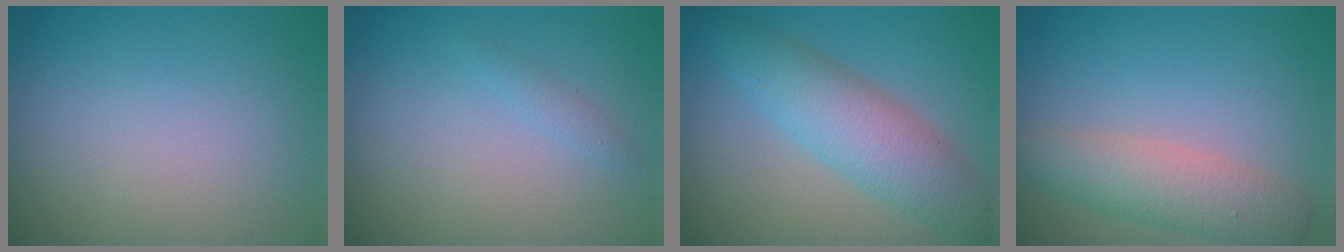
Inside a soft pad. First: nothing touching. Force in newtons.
{"total": 0.8, "press": 0.8, "slide": 0.1}
{"total": 5.6, "press": 5.6, "slide": 0.2}
{"total": 4.1, "press": 4.1, "slide": 0.2}